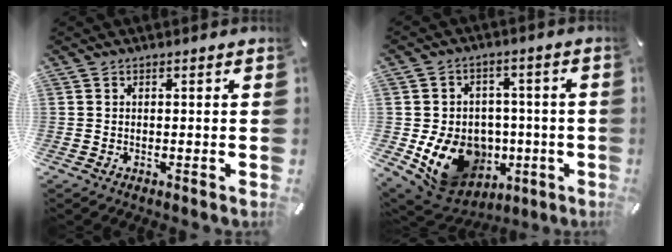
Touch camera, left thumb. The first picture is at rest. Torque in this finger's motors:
{"motor_torque": [0.60, 1.39, 0.66, -0.24, 0.40]}